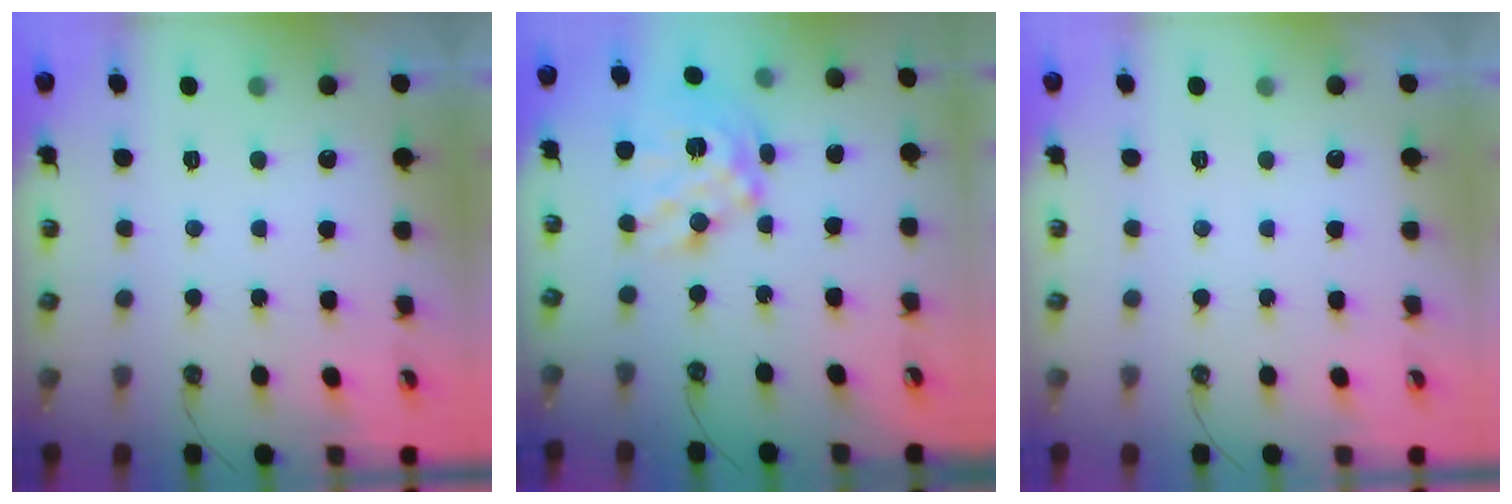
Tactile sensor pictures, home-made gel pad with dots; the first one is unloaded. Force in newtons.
{"total": 17.4, "press": 17.3, "slide": 1.4}
{"total": 0.0}